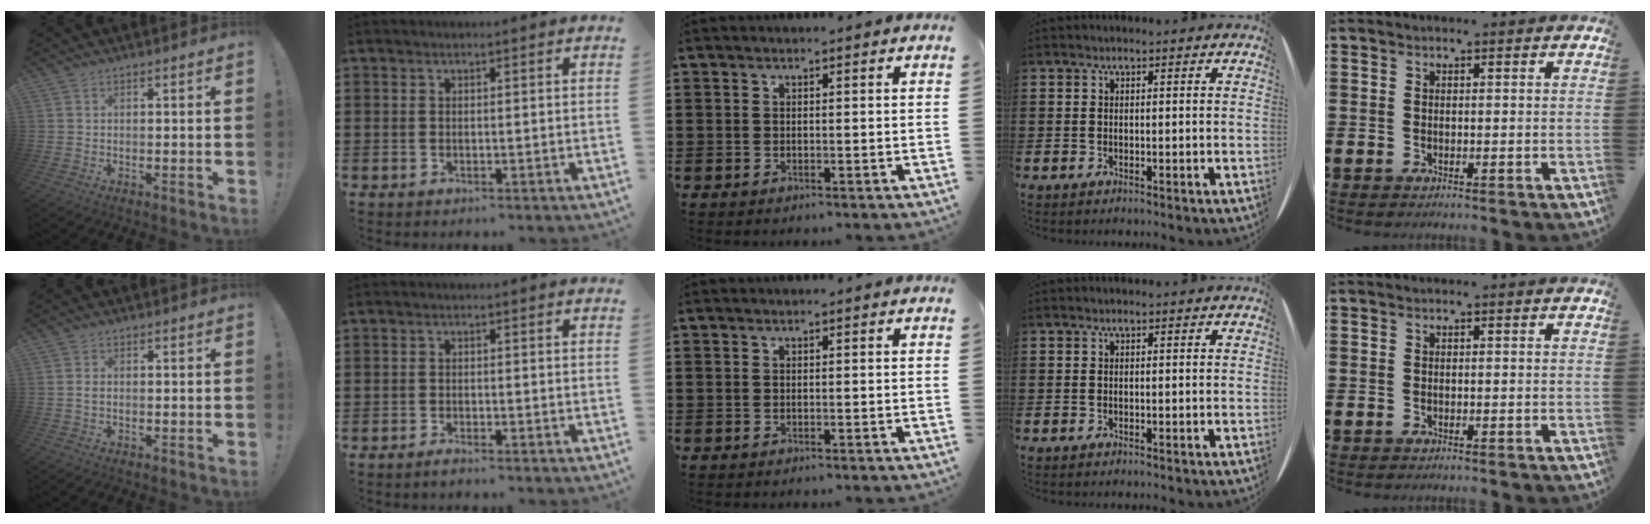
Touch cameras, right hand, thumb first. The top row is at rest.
{"thumb": {"total": 1.0, "force": [-0.2, 0.5, 0.9], "torque": [-0.016, 0.005, -0.004]}, "index": {"total": 1.0, "force": [-0.9, 0.0, 0.3], "torque": [-0.008, -0.003, -0.017]}}